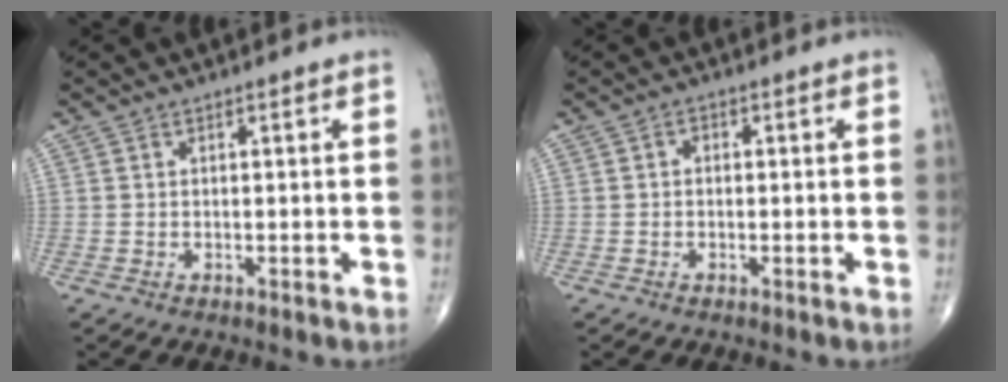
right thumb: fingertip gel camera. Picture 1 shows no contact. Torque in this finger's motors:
{"motor_torque": [-0.30, 0.07, 0.12, 0.10, -0.01]}